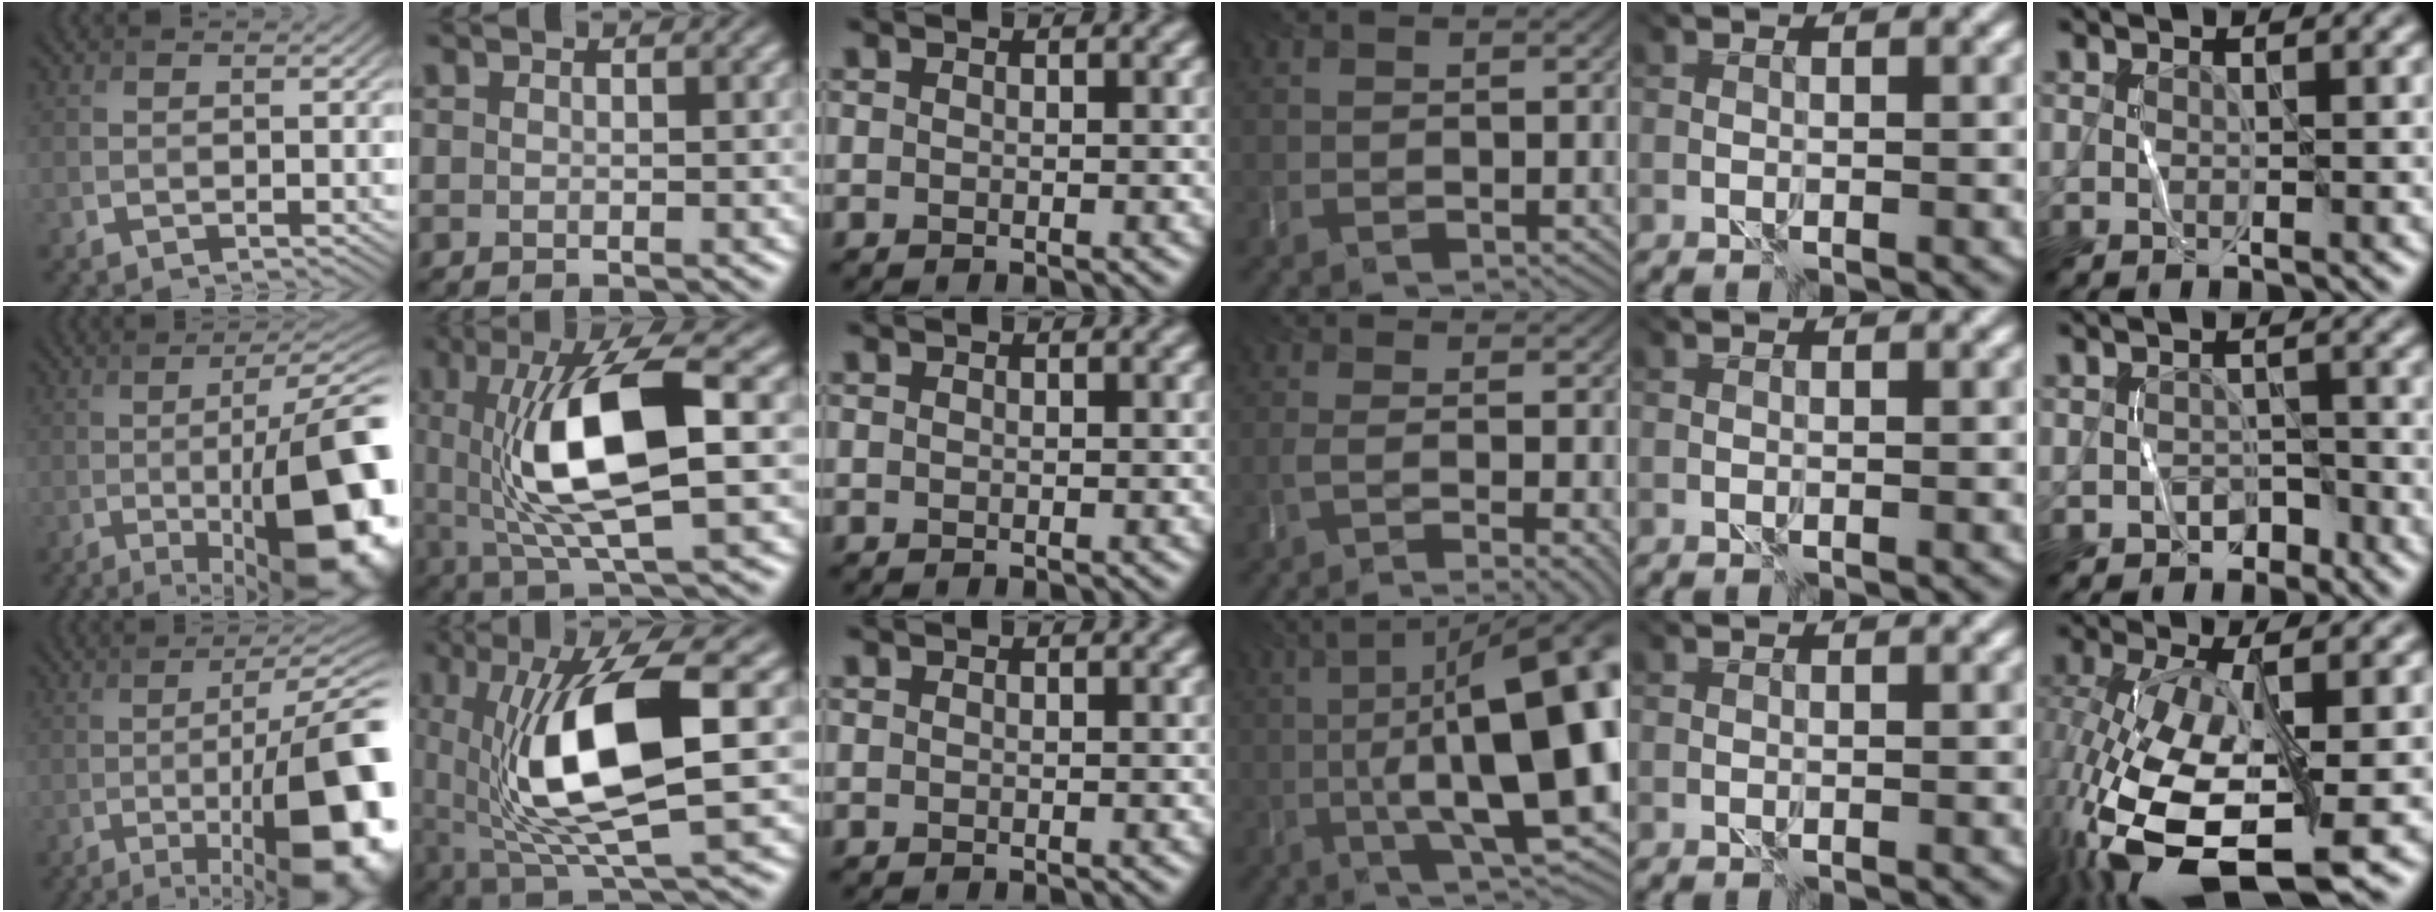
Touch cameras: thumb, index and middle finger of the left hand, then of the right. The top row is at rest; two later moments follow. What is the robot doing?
{"motion": "wrap", "object": "string"}